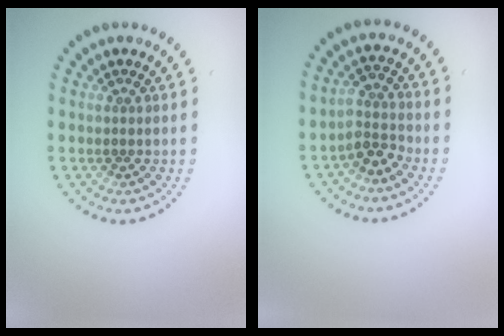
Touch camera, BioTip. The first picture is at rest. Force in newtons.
{"total": 2.5, "press": 1.9, "slide": 1.6}